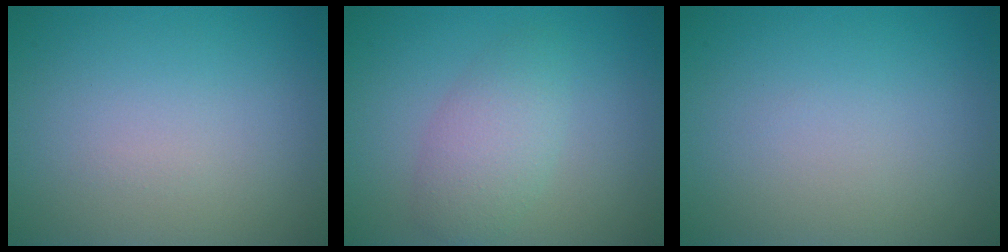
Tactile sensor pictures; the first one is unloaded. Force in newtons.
{"total": 3.3, "press": 3.3, "slide": 0.0}
{"total": 0.0}